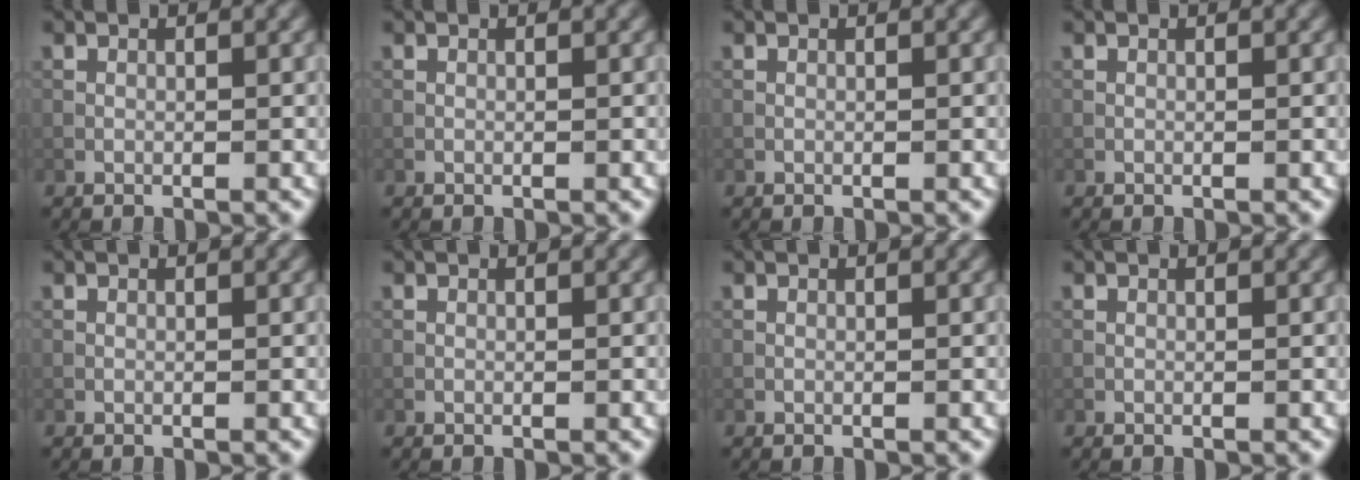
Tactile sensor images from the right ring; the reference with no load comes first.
{"total": 0.0}
{"total": 0.0}
{"total": 0.0}
{"total": 0.0}
{"total": 0.0}
{"total": 0.0}
{"total": 0.0}